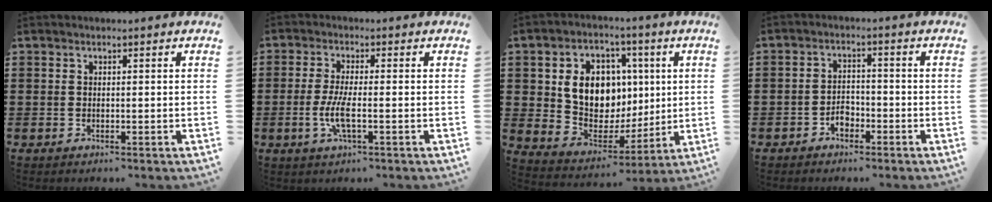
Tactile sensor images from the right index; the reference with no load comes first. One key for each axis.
{"total": 5.1, "fx": -1.3, "fy": 1.2, "fz": 4.8, "tx": -0.110, "ty": -0.007, "tz": -0.031}
{"total": 10.6, "fx": 2.3, "fy": 8.5, "fz": 5.9, "tx": -0.115, "ty": 0.011, "tz": 0.046}
{"total": 2.9, "fx": -1.8, "fy": 1.7, "fz": 1.4, "tx": -0.030, "ty": 0.004, "tz": -0.037}